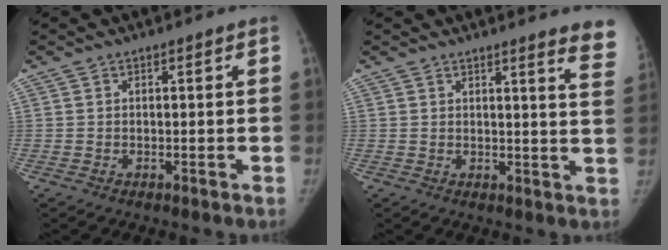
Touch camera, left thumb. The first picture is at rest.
{"total": 7.9, "force": [6.8, 0.2, 4.0], "torque": [-0.025, -0.051, 0.051]}